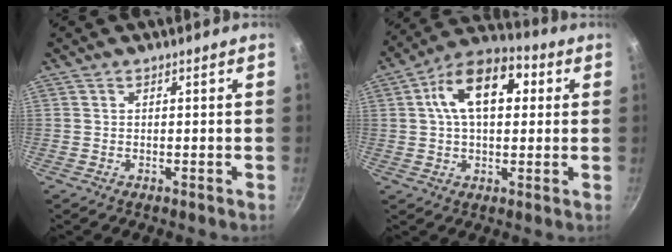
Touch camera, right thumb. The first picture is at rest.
{"total": 14.9, "force": [3.5, 8.8, 11.4], "torque": [-0.152, 0.021, 0.039]}